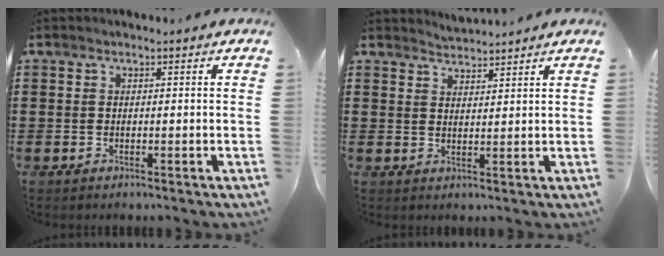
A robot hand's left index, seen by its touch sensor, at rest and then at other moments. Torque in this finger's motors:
{"motor_torque": [0.27, -0.24, -0.01, 0.01]}